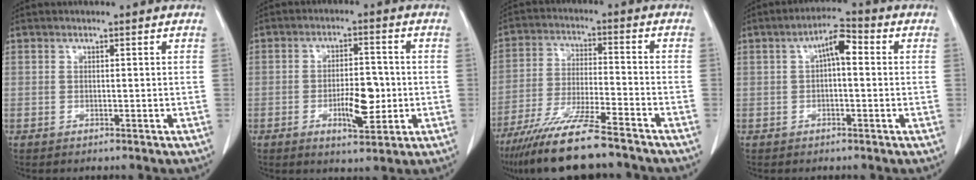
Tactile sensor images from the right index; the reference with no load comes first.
{"total": 6.9, "force": [-1.6, 2.4, 6.3], "torque": [-0.102, -0.001, -0.020]}
{"total": 13.7, "force": [-11.0, 0.7, 8.1], "torque": [-0.153, -0.033, -0.189]}
{"total": 5.0, "force": [0.9, 1.5, 4.7], "torque": [-0.081, 0.022, 0.011]}